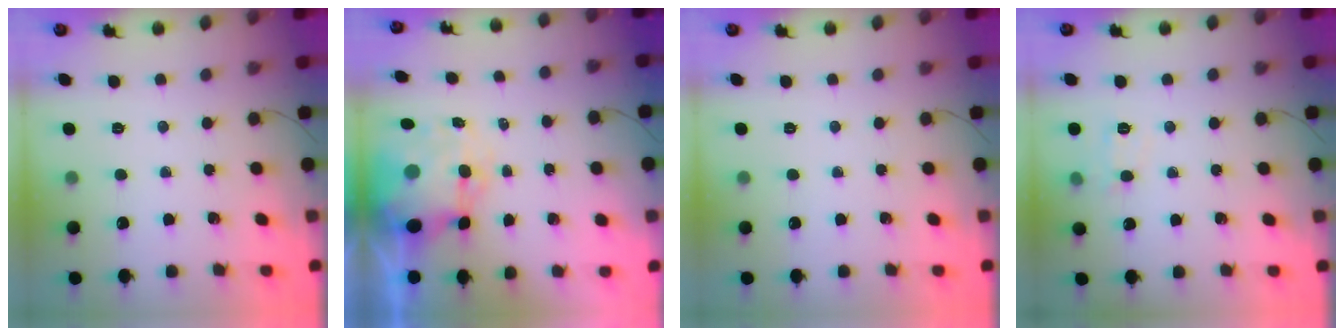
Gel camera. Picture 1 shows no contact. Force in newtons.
{"total": 10.3, "press": 10.0, "slide": 2.6}
{"total": 0.0}
{"total": 7.7, "press": 7.5, "slide": 1.7}